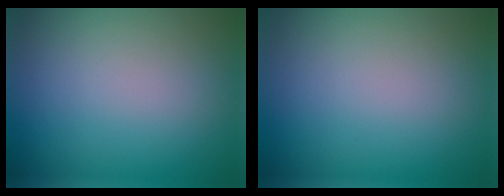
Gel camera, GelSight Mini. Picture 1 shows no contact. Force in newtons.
{"total": 0.0}